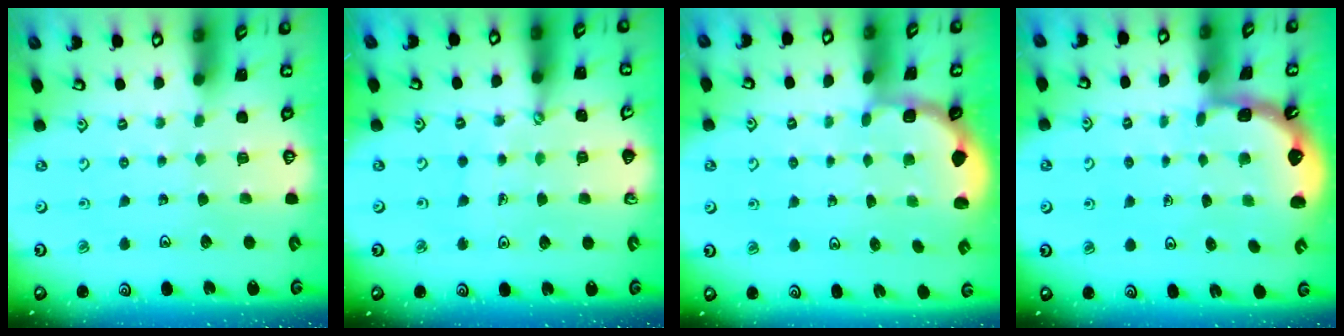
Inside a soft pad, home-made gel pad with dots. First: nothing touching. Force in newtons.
{"total": 1.0, "press": 1.0, "slide": 0.2}
{"total": 1.8, "press": 1.6, "slide": 0.7}
{"total": 1.4, "press": 1.4, "slide": 0.1}